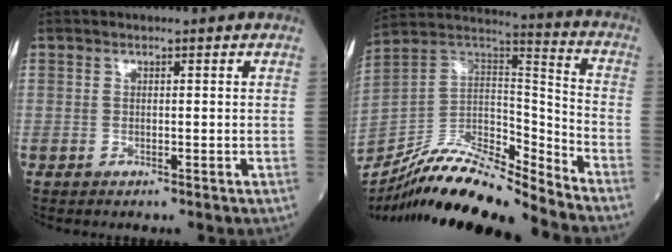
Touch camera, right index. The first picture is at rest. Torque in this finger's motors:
{"motor_torque": [0.01, -0.27, -0.02, -0.06]}